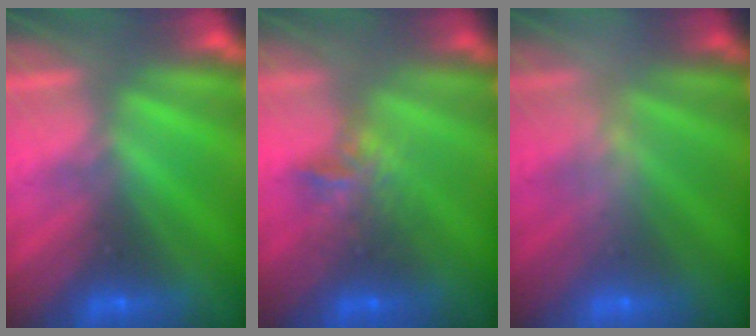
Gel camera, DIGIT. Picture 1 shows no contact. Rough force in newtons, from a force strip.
{"total": 3.8}
{"total": 2.5}